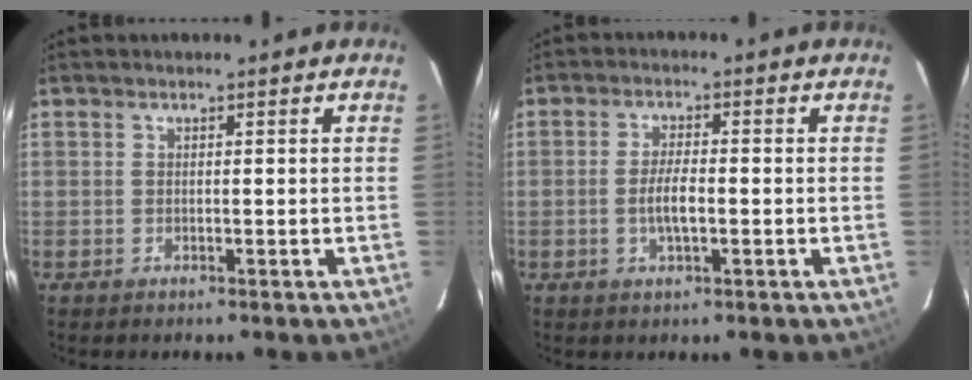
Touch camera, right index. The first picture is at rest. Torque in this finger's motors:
{"motor_torque": [0.76, -0.26, 0.50, 0.10]}